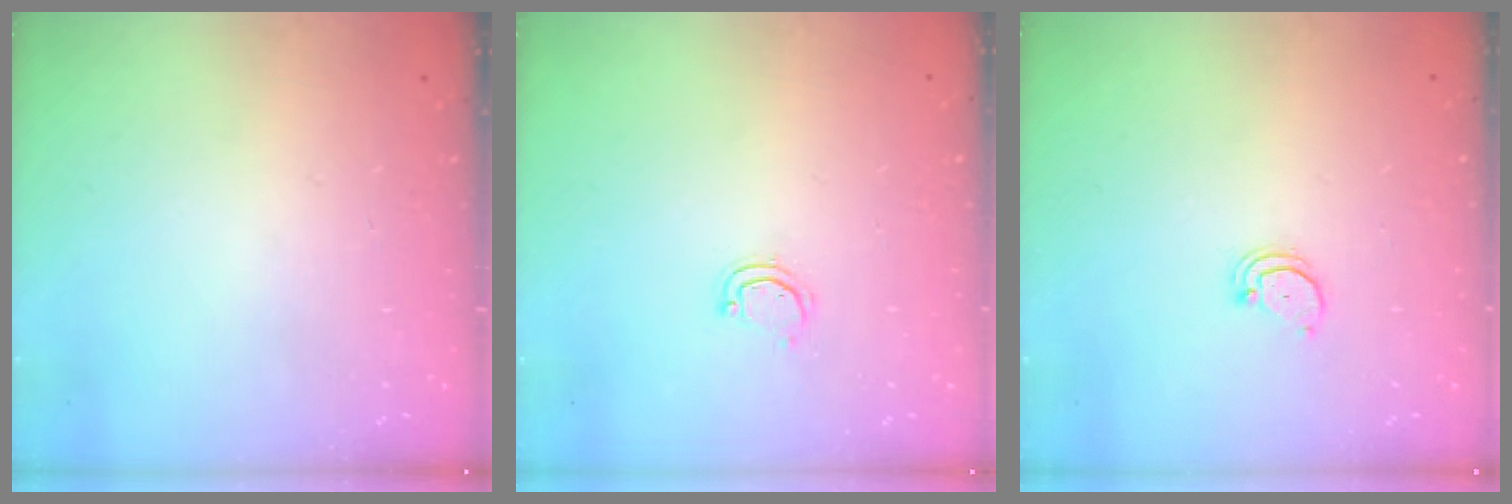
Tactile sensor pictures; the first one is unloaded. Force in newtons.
{"total": 3.1, "press": 3.1, "slide": 0.2}
{"total": 1.5, "press": 1.5, "slide": 0.2}